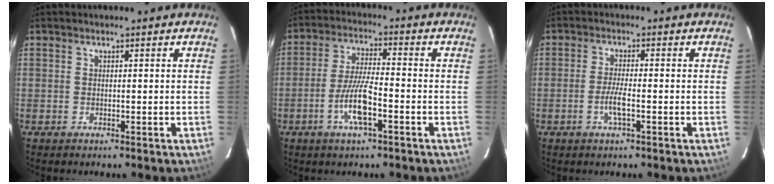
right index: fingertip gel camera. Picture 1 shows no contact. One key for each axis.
{"total": 7.8, "fx": -3.4, "fy": 1.2, "fz": 6.9, "tx": -0.139, "ty": 0.000, "tz": -0.063}
{"total": 3.4, "fx": -1.3, "fy": 0.3, "fz": 3.2, "tx": -0.062, "ty": -0.002, "tz": -0.025}